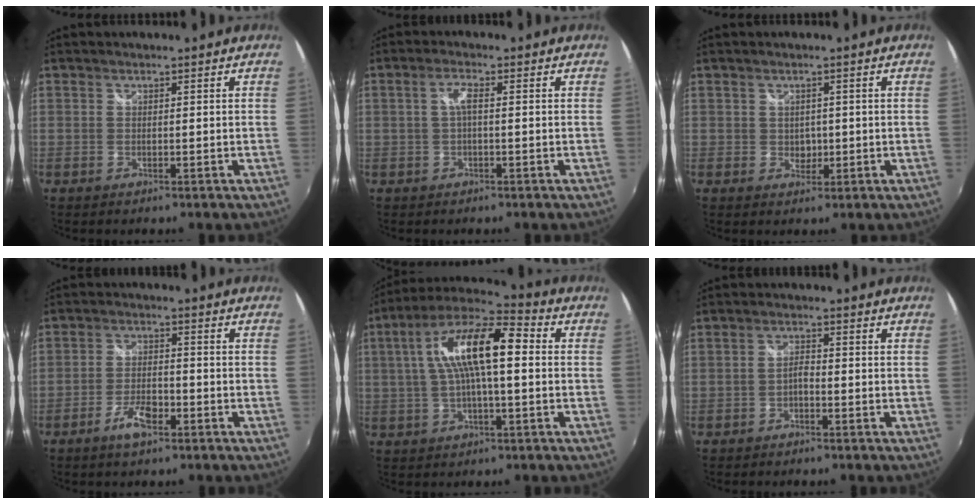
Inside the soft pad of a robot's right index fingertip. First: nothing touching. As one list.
[{"total": 2.6, "force": [0.0, 0.5, 2.6], "torque": [-0.051, 0.007, -0.001]}, {"total": 2.3, "force": [0.0, 2.1, 0.9], "torque": [-0.012, 0.000, 0.001]}, {"total": 5.7, "force": [-3.4, 1.9, 4.1], "torque": [-0.091, -0.002, -0.060]}, {"total": 15.4, "force": [1.6, 4.6, 14.6], "torque": [-0.268, 0.025, 0.018]}, {"total": 1.8, "force": [-1.1, 0.7, 1.3], "torque": [-0.029, 0.005, -0.024]}]